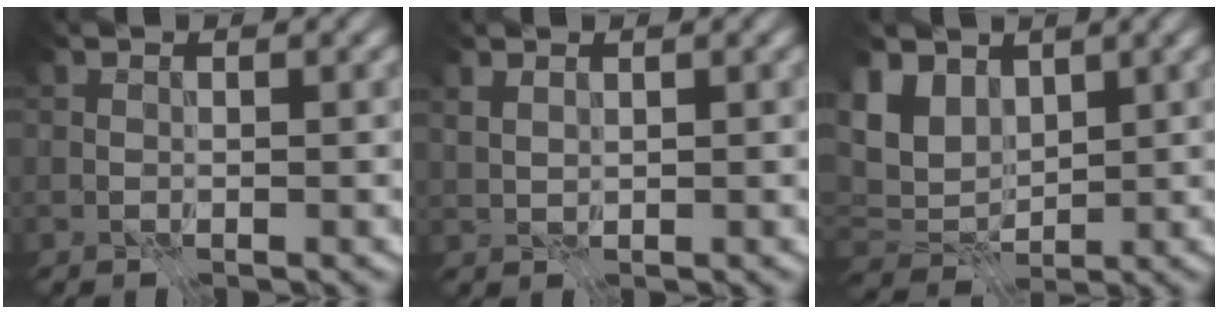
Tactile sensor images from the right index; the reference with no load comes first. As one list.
[{"total": 0.8, "force": [0.6, -0.4, 0.1], "torque": [-0.002, -0.002, 0.014]}, {"total": 4.5, "force": [2.3, 3.1, 2.3], "torque": [-0.054, -0.001, 0.036]}]